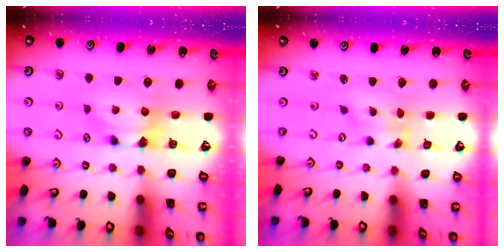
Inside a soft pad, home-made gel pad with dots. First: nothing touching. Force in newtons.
{"total": 2.3, "press": 2.1, "slide": 0.9}